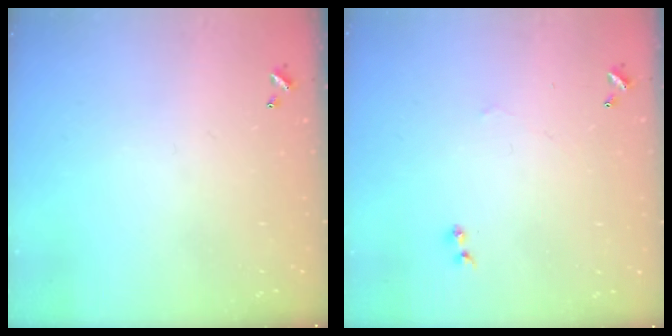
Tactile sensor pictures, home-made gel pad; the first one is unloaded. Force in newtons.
{"total": 1.4, "press": 1.3, "slide": 0.4}